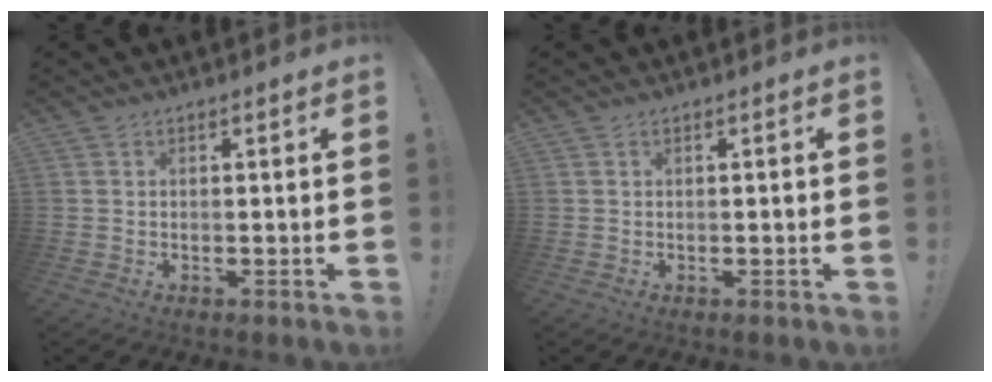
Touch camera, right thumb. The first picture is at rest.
{"total": 0.0}